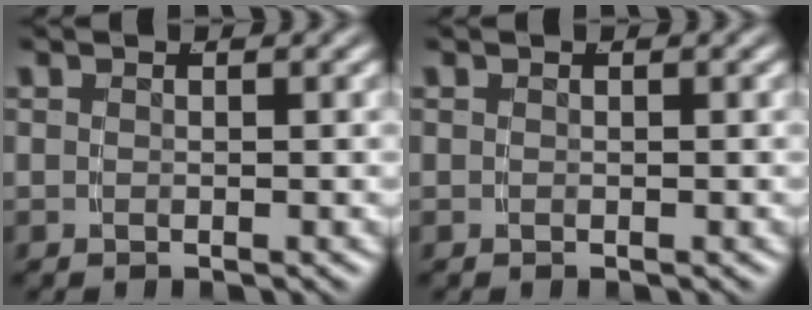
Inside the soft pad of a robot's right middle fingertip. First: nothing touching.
{"total": 0.0}